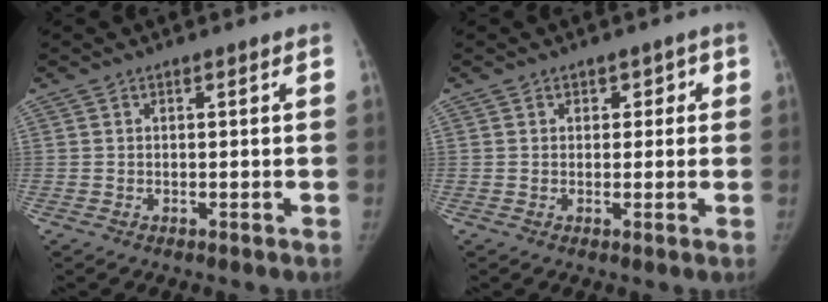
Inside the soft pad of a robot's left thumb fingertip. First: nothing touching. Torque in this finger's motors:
{"motor_torque": [-0.13, -0.02, -0.10, 0.21, -0.02]}